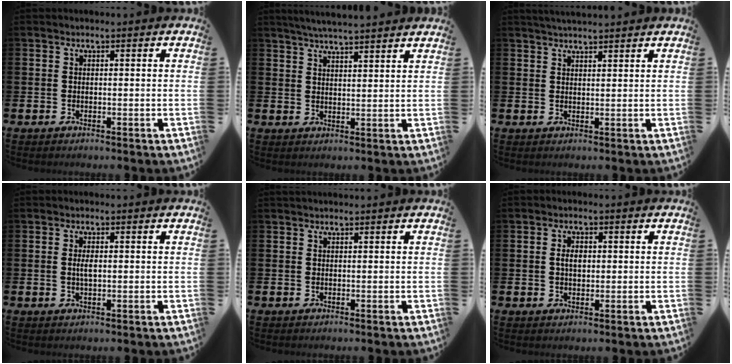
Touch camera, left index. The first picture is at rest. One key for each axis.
{"total": 4.6, "fx": 4.5, "fy": -0.4, "fz": 1.0, "tx": -0.025, "ty": -0.020, "tz": 0.079}
{"total": 1.3, "fx": 1.3, "fy": 0.0, "fz": 0.2, "tx": -0.001, "ty": -0.002, "tz": 0.023}
{"total": 2.0, "fx": 0.3, "fy": 0.8, "fz": 1.8, "tx": -0.032, "ty": 0.002, "tz": 0.002}
{"total": 0.7, "fx": 0.7, "fy": 0.0, "fz": 0.1, "tx": 0.002, "ty": -0.001, "tz": 0.012}
{"total": 2.3, "fx": 0.4, "fy": 1.4, "fz": 1.7, "tx": -0.014, "ty": 0.000, "tz": 0.000}